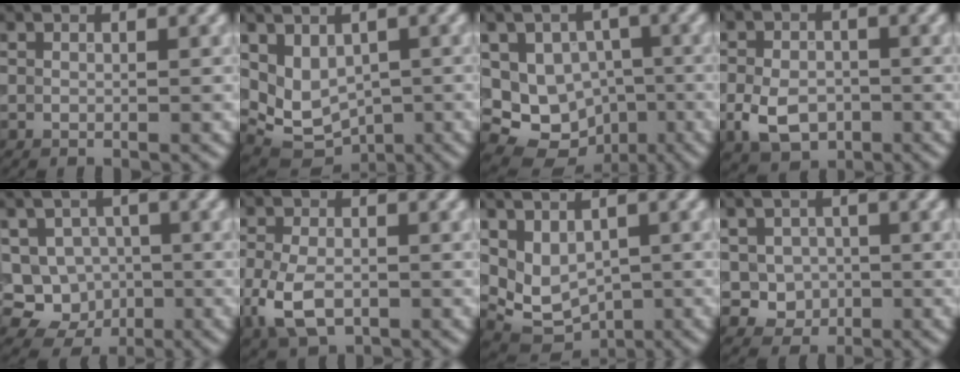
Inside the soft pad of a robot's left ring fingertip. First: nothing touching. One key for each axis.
{"total": 4.8, "fx": 0.8, "fy": 3.6, "fz": 3.1, "tx": -0.057, "ty": -0.016, "tz": 0.023}
{"total": 10.0, "fx": -1.6, "fy": 8.7, "fz": 4.8, "tx": -0.063, "ty": -0.003, "tz": -0.036}
{"total": 5.0, "fx": -1.7, "fy": 3.5, "fz": 3.1, "tx": -0.062, "ty": -0.006, "tz": -0.036}
{"total": 6.5, "fx": -1.1, "fy": 6.1, "fz": 2.1, "tx": -0.020, "ty": 0.012, "tz": -0.042}
{"total": 5.0, "fx": -1.8, "fy": 3.0, "fz": 3.5, "tx": -0.083, "ty": -0.010, "tz": -0.039}
{"total": 4.2, "fx": 0.8, "fy": 3.1, "fz": 2.8, "tx": -0.051, "ty": -0.014, "tz": 0.022}
{"total": 3.0, "fx": -0.3, "fy": 2.8, "fz": 1.1, "tx": -0.002, "ty": -0.004, "tz": -0.013}